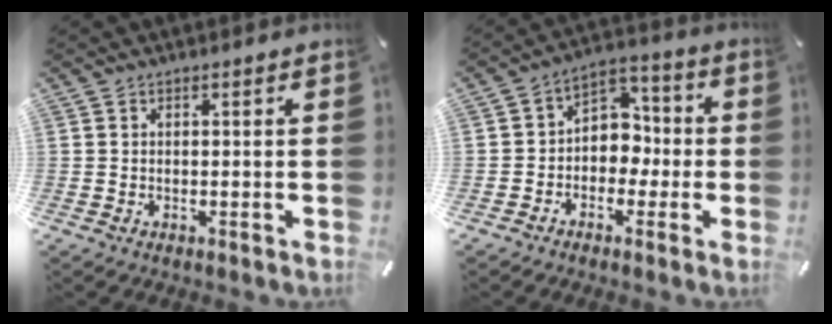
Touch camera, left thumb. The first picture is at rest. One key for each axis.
{"total": 7.6, "fx": -2.1, "fy": 6.6, "fz": 3.0, "tx": -0.040, "ty": 0.021, "tz": -0.041}